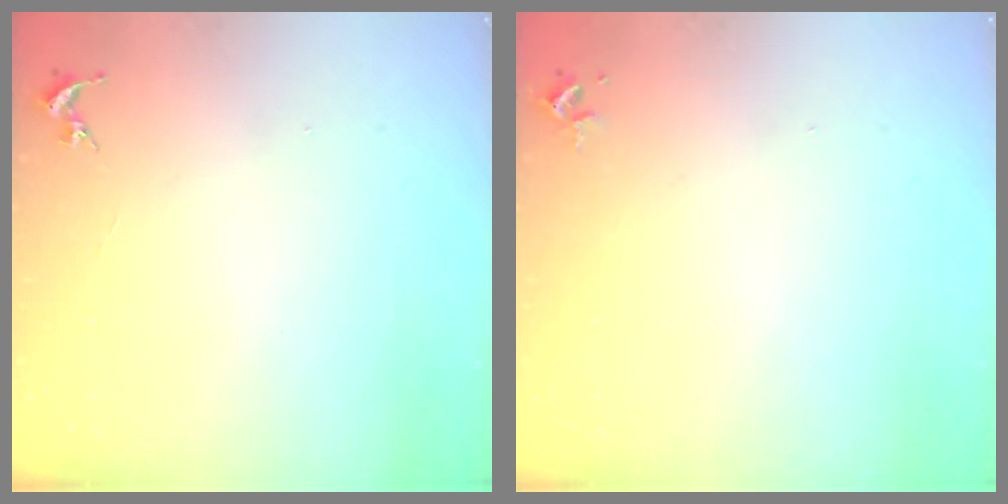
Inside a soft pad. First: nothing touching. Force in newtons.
{"total": 2.4, "press": 2.4, "slide": 0.3}